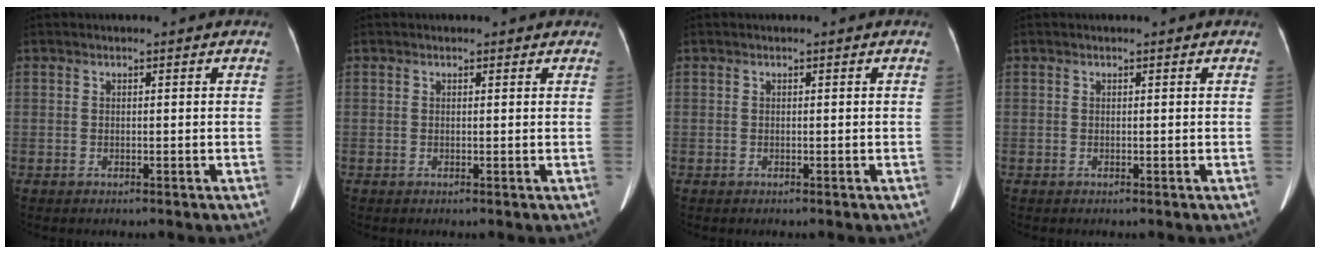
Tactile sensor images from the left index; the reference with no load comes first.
{"total": 1.0, "force": [0.7, 0.6, 0.3], "torque": [-0.007, 0.004, 0.006]}
{"total": 0.0}
{"total": 0.0}